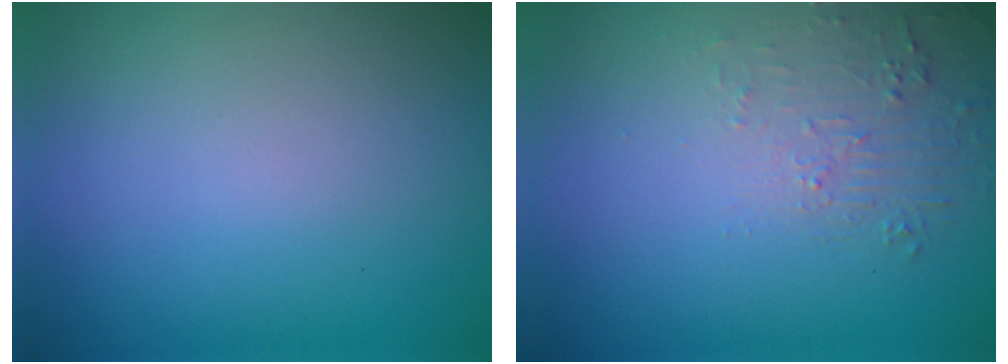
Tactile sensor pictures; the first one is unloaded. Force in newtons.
{"total": 1.7, "press": 0.5, "slide": 1.7}